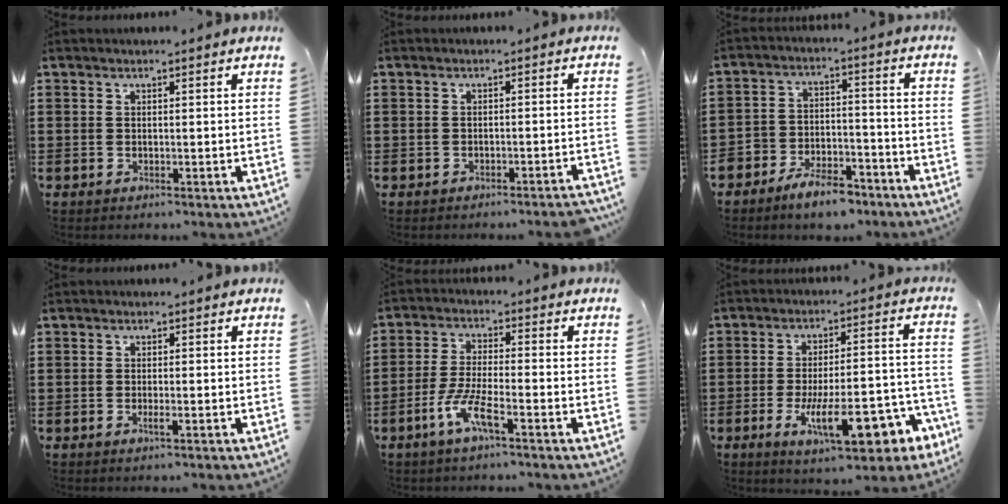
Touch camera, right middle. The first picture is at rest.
{"total": 1.3, "force": [-1.3, 0.0, 0.0], "torque": [-0.004, 0.004, -0.027]}
{"total": 6.9, "force": [-6.4, 2.0, 1.9], "torque": [-0.039, 0.017, -0.125]}
{"total": 0.8, "force": [-0.5, 0.1, 0.6], "torque": [-0.013, -0.004, -0.008]}
{"total": 6.1, "force": [-3.5, 1.0, 4.9], "torque": [-0.114, -0.009, -0.070]}
{"total": 13.1, "force": [-6.1, 4.6, 10.6], "torque": [-0.157, 0.009, -0.103]}